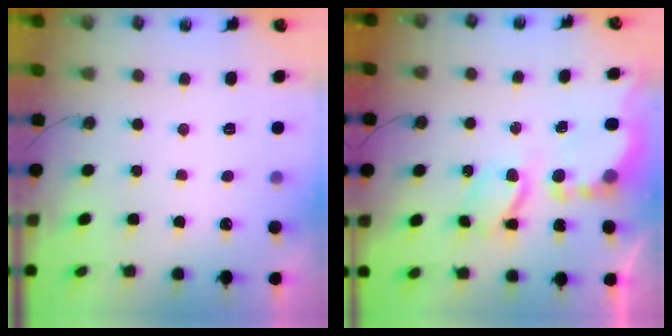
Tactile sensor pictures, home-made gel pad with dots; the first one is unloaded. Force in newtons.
{"total": 6.4, "press": 6.4, "slide": 0.4}